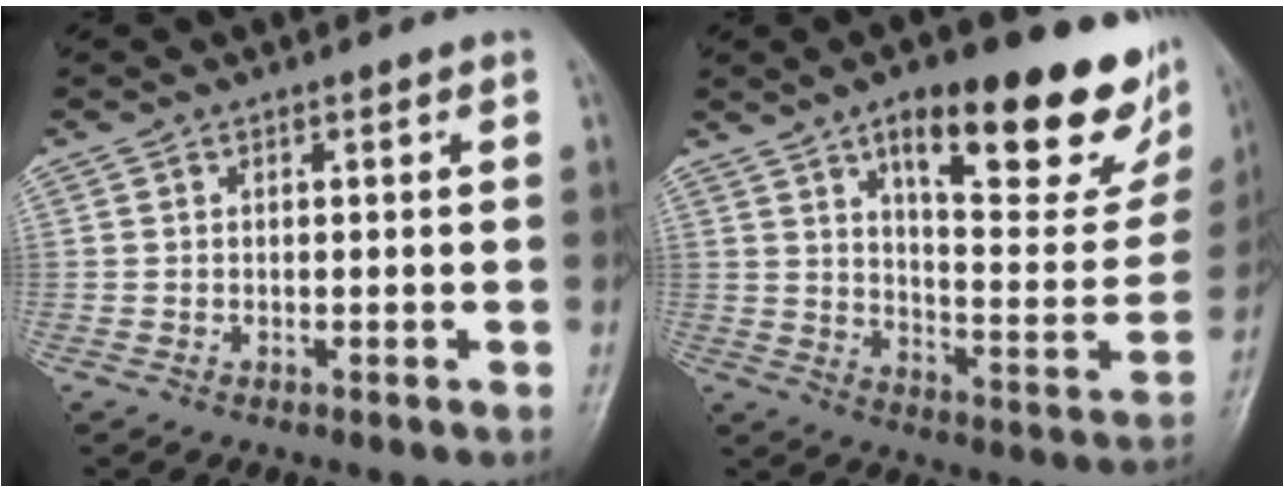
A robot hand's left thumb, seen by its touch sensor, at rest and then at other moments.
{"total": 26.6, "force": [15.2, 8.5, 20.0], "torque": [-0.231, -0.055, 0.223]}